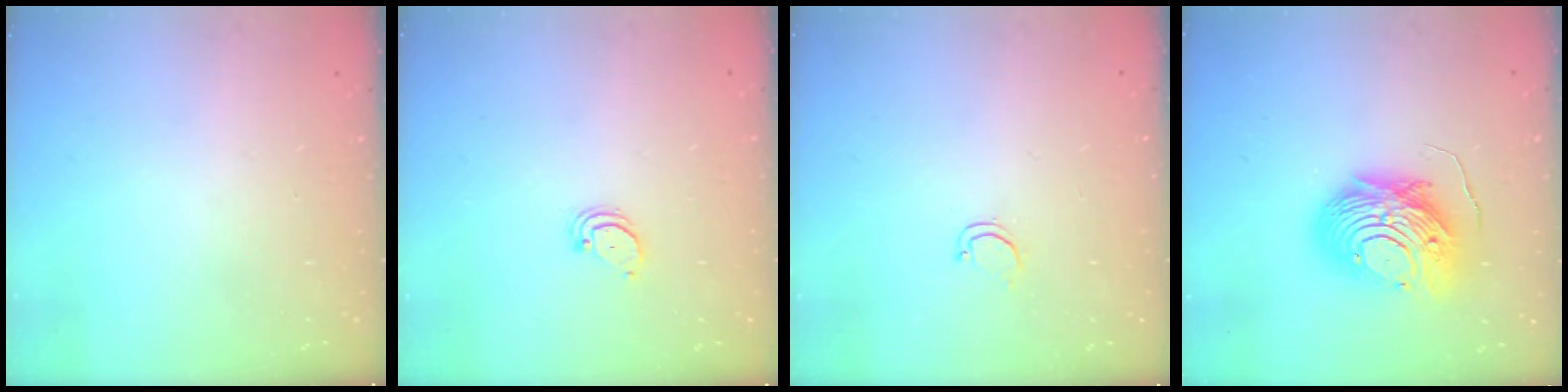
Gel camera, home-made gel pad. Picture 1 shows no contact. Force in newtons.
{"total": 2.1, "press": 2.1, "slide": 0.2}
{"total": 2.8, "press": 2.8, "slide": 0.2}
{"total": 12.9, "press": 12.8, "slide": 1.1}